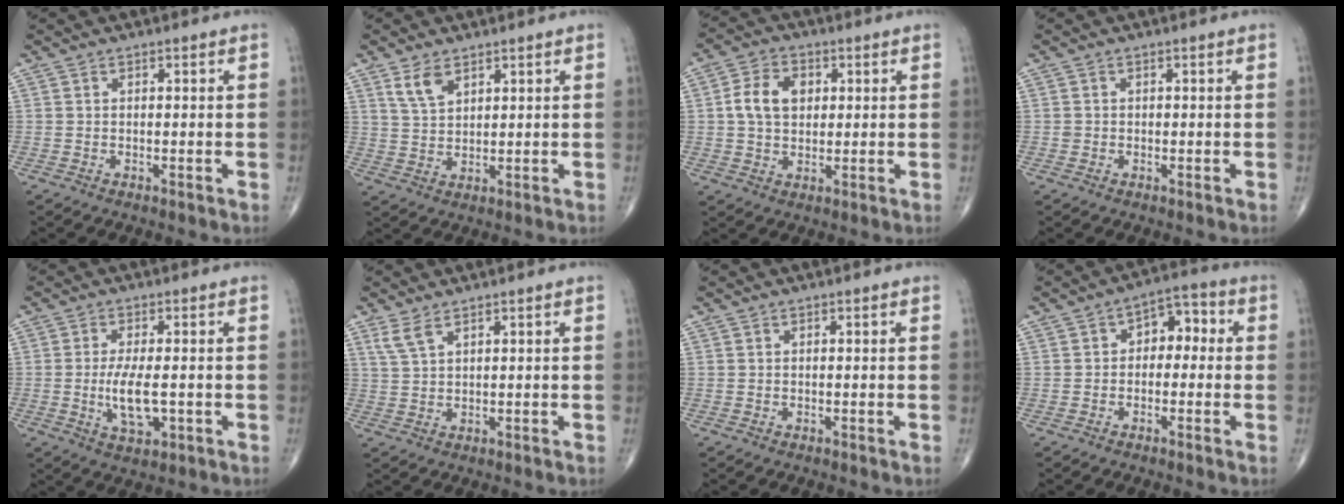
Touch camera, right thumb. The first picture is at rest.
{"total": 4.6, "force": [2.9, 2.3, 2.8], "torque": [-0.047, -0.015, 0.062]}
{"total": 7.8, "force": [1.4, 5.6, 5.3], "torque": [-0.084, 0.005, 0.022]}
{"total": 0.7, "force": [-0.1, 0.6, 0.1], "torque": [0.001, 0.003, -0.002]}
{"total": 6.6, "force": [-0.9, 2.5, 6.1], "torque": [-0.121, -0.013, -0.013]}
{"total": 3.1, "force": [2.2, 0.9, 2.0], "torque": [-0.048, -0.002, 0.054]}
{"total": 0.0}
{"total": 6.2, "force": [0.2, 4.2, 4.6], "torque": [-0.034, 0.025, -0.011]}